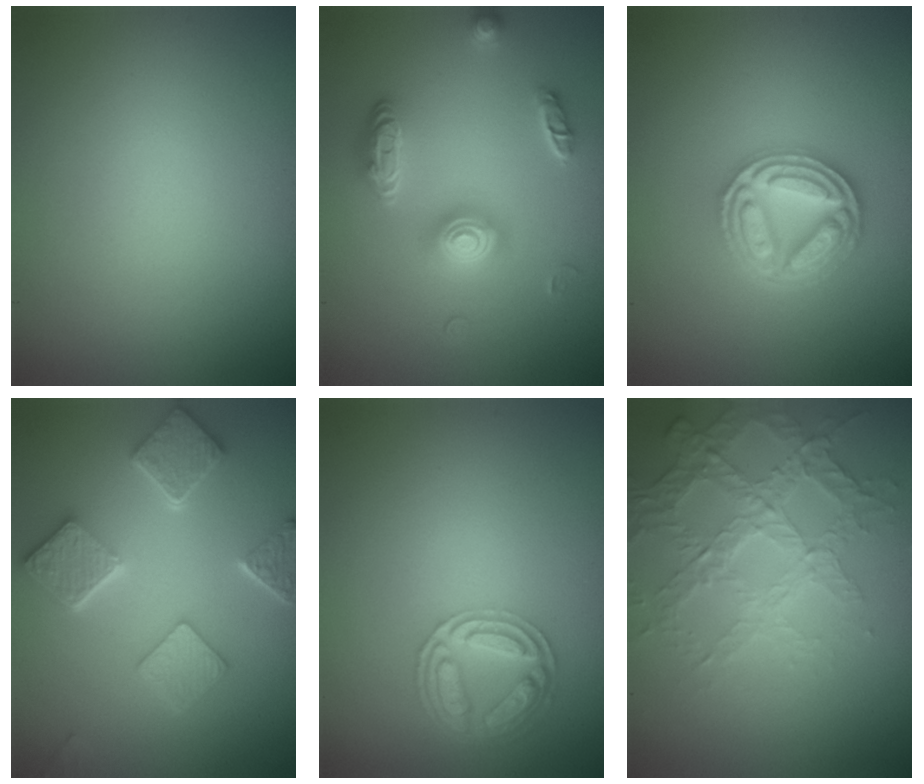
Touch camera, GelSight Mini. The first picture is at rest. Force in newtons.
{"total": 3.0, "press": 3.0, "slide": 0.4}
{"total": 5.0, "press": 4.9, "slide": 0.9}
{"total": 5.2, "press": 4.7, "slide": 2.3}
{"total": 4.5, "press": 4.0, "slide": 2.1}
{"total": 3.8, "press": 3.7, "slide": 0.9}